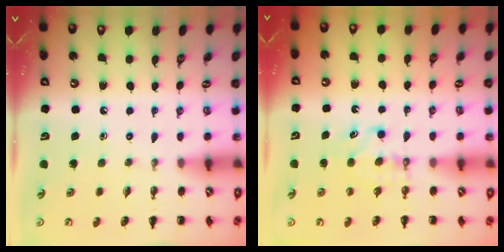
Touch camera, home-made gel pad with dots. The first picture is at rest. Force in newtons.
{"total": 5.6, "press": 5.4, "slide": 1.5}